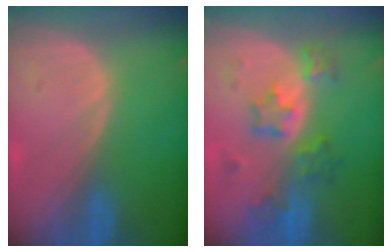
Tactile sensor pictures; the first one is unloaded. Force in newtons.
{"total": 6.0, "press": 6.0, "slide": 0.4}